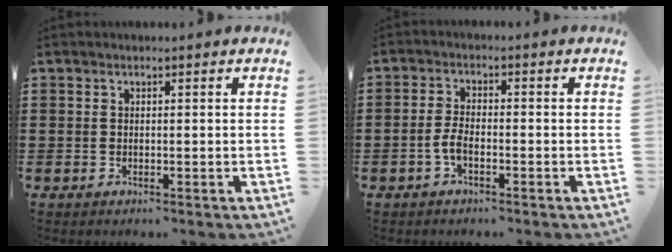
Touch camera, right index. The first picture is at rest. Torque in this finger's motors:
{"motor_torque": [0.28, 0.58, 0.16, 0.02]}